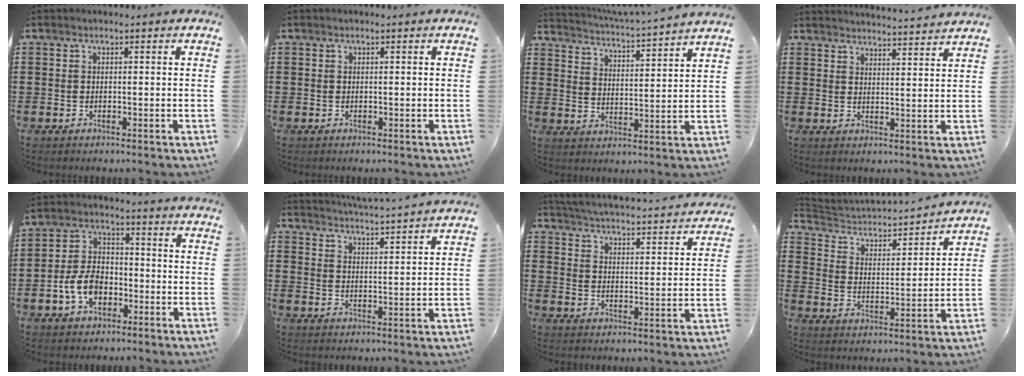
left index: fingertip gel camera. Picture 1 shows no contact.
{"total": 0.0}
{"total": 3.6, "force": [3.4, -0.8, 0.8], "torque": [-0.037, -0.034, 0.051]}
{"total": 3.4, "force": [3.3, -0.7, 0.1], "torque": [-0.005, -0.024, 0.056]}
{"total": 7.1, "force": [-2.6, 4.6, 4.7], "torque": [-0.111, 0.008, -0.054]}
{"total": 4.2, "force": [4.0, -0.8, 0.4], "torque": [-0.028, -0.032, 0.066]}
{"total": 3.4, "force": [3.3, -0.6, 0.5], "torque": [-0.033, -0.037, 0.047]}
{"total": 3.1, "force": [3.0, 0.6, 0.5], "torque": [-0.035, -0.035, 0.041]}